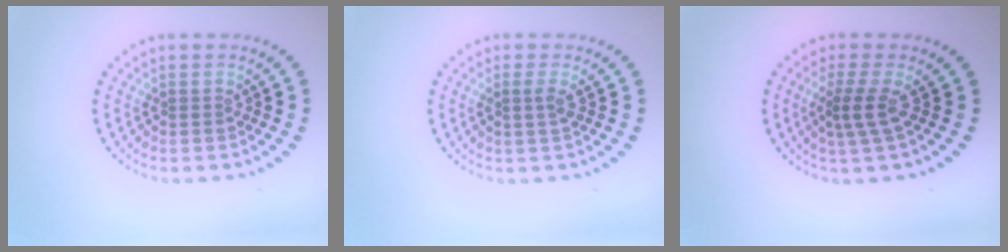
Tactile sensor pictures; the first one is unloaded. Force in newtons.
{"total": 1.1, "press": 0.8, "slide": 0.8}
{"total": 2.2, "press": 1.5, "slide": 1.6}